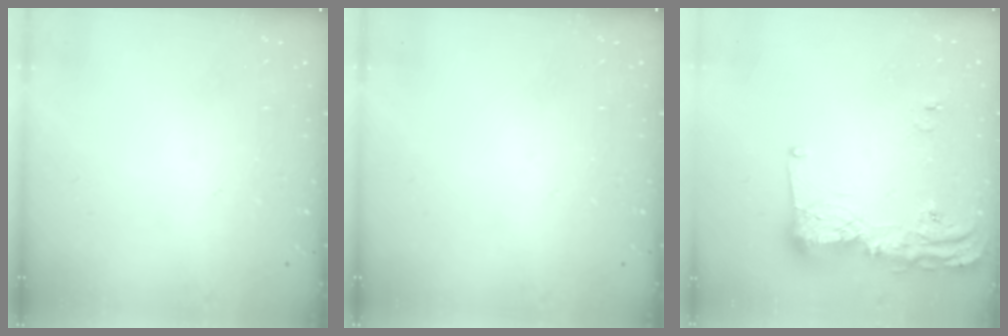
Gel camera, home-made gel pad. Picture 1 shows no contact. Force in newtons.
{"total": 0.0}
{"total": 15.5, "press": 15.3, "slide": 2.2}